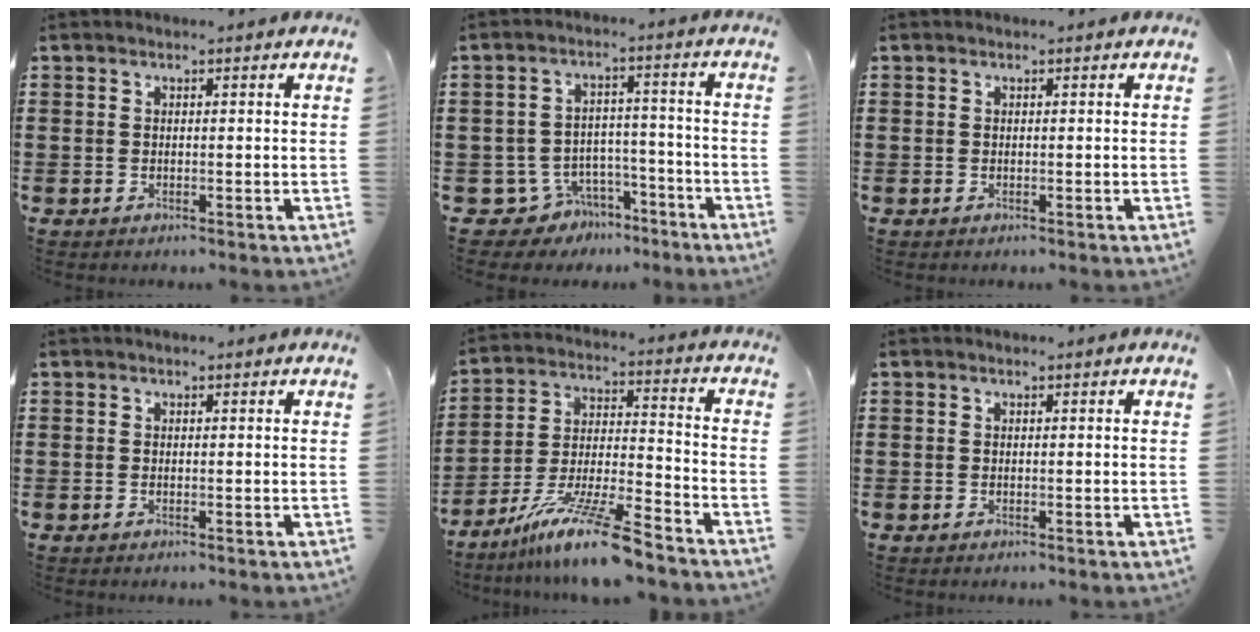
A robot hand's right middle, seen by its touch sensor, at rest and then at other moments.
{"total": 5.5, "force": [-4.4, 3.1, 1.2], "torque": [-0.042, 0.016, -0.091]}
{"total": 0.0}
{"total": 0.0}
{"total": 11.4, "force": [-9.1, 0.5, 6.9], "torque": [-0.137, 0.008, -0.178]}
{"total": 0.0}